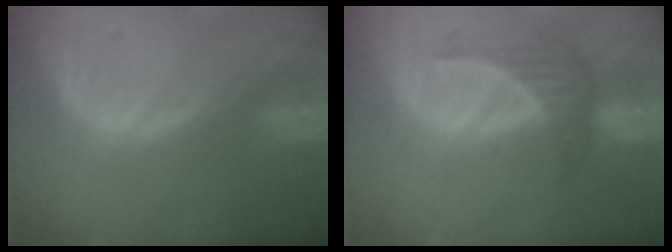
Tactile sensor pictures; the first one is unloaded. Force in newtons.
{"total": 3.6, "press": 3.5, "slide": 0.9}